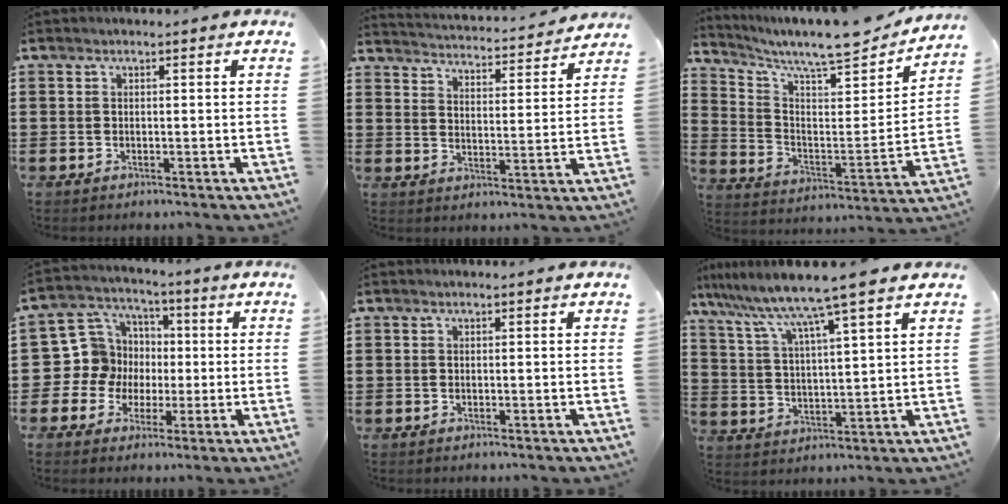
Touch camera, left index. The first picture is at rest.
{"total": 3.2, "force": [3.2, -0.3, 0.2], "torque": [-0.024, -0.032, 0.048]}
{"total": 8.3, "force": [7.5, 0.7, 3.5], "torque": [-0.087, -0.062, 0.120]}
{"total": 8.8, "force": [0.2, 8.8, 1.2], "torque": [-0.083, -0.002, 0.005]}
{"total": 0.0}
{"total": 8.6, "force": [7.1, -1.1, 4.7], "torque": [-0.118, -0.043, 0.113]}